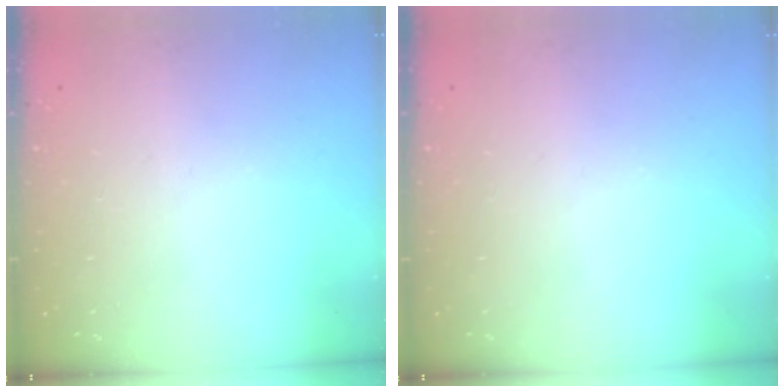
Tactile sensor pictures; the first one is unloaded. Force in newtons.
{"total": 0.0}